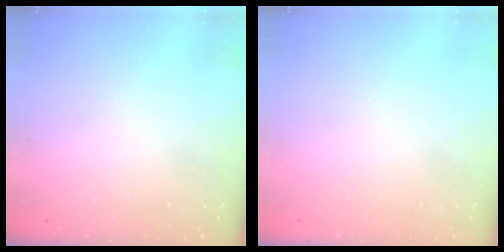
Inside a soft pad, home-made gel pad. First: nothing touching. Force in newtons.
{"total": 1.6, "press": 1.6, "slide": 0.1}